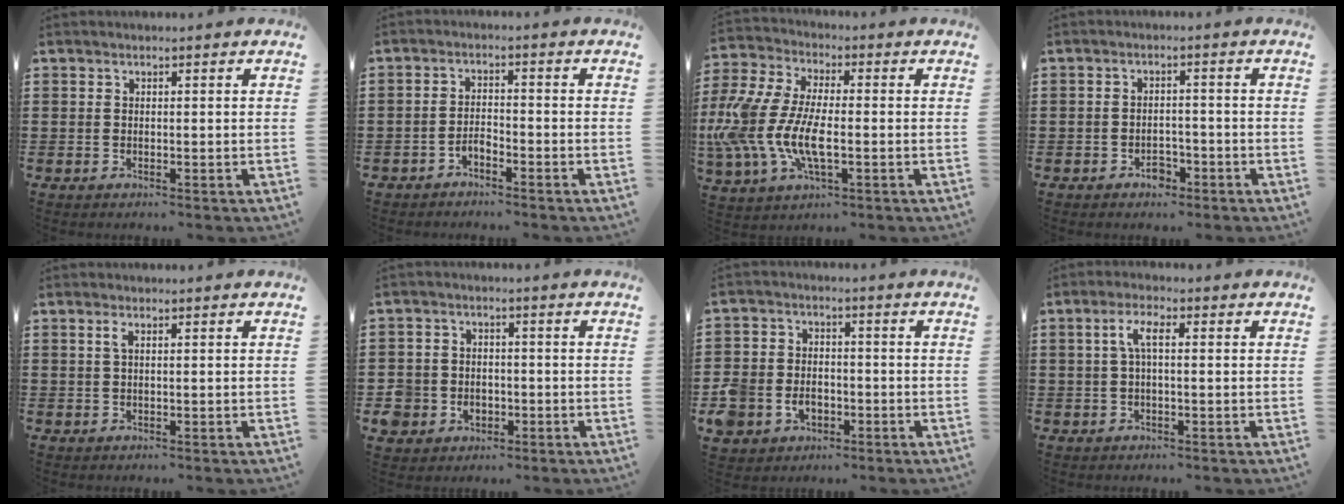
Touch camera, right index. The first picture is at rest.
{"total": 2.0, "force": [-1.9, 0.4, 0.5], "torque": [-0.015, 0.004, -0.039]}
{"total": 11.3, "force": [-2.3, 5.4, 9.7], "torque": [-0.249, -0.021, -0.048]}
{"total": 2.6, "force": [-1.9, 1.4, 1.2], "torque": [-0.025, 0.000, -0.037]}
{"total": 1.2, "force": [0.3, 0.2, 1.1], "torque": [-0.024, 0.002, 0.005]}
{"total": 4.7, "force": [-1.6, 4.3, 1.1], "torque": [-0.054, 0.002, -0.036]}
{"total": 5.9, "force": [-2.3, 4.8, 2.4], "torque": [-0.084, 0.006, -0.049]}
{"total": 3.8, "force": [0.3, 1.1, 3.6], "torque": [-0.084, 0.003, -0.003]}